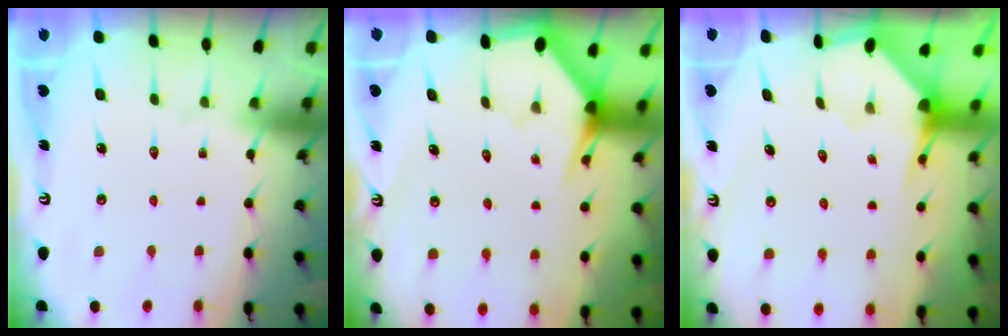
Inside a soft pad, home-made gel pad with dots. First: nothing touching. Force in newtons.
{"total": 3.2, "press": 3.2, "slide": 0.2}
{"total": 3.2, "press": 3.2, "slide": 0.3}